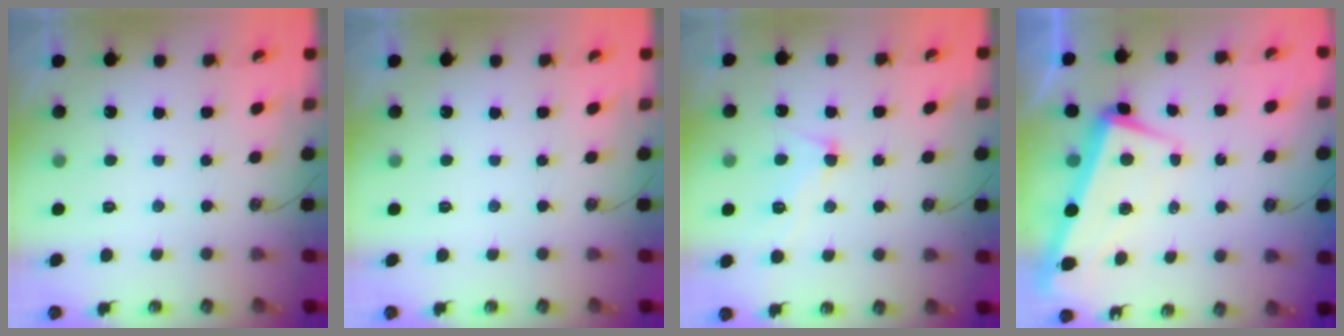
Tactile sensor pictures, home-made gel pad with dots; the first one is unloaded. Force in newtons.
{"total": 0.0}
{"total": 4.8, "press": 4.8, "slide": 0.6}
{"total": 2.2, "press": 0.3, "slide": 2.1}